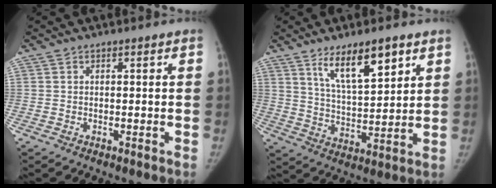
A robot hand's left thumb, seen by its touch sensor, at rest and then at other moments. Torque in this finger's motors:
{"motor_torque": [1.15, 1.21, 0.47, -0.32, 0.38]}